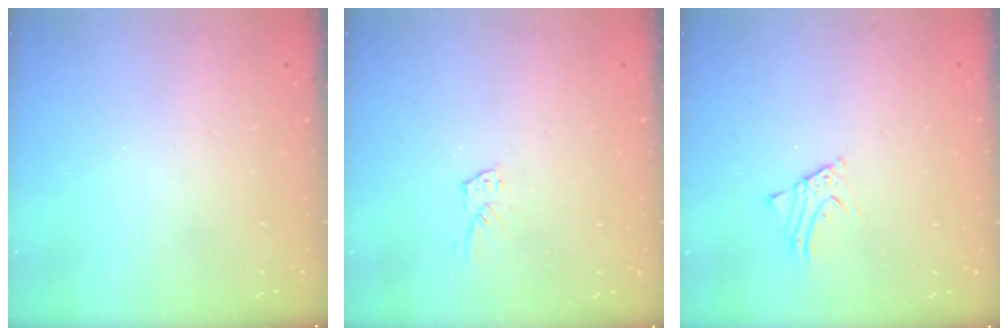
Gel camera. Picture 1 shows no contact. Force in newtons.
{"total": 5.0, "press": 5.0, "slide": 0.6}
{"total": 2.4, "press": 2.4, "slide": 0.1}